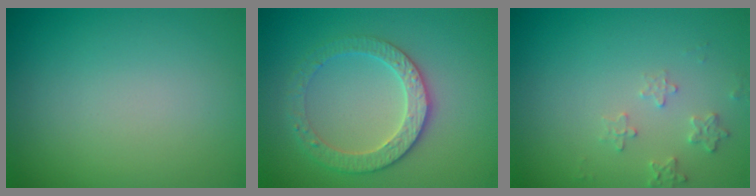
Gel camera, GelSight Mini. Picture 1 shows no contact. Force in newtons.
{"total": 3.3, "press": 3.3, "slide": 0.6}
{"total": 1.6, "press": 1.6, "slide": 0.4}